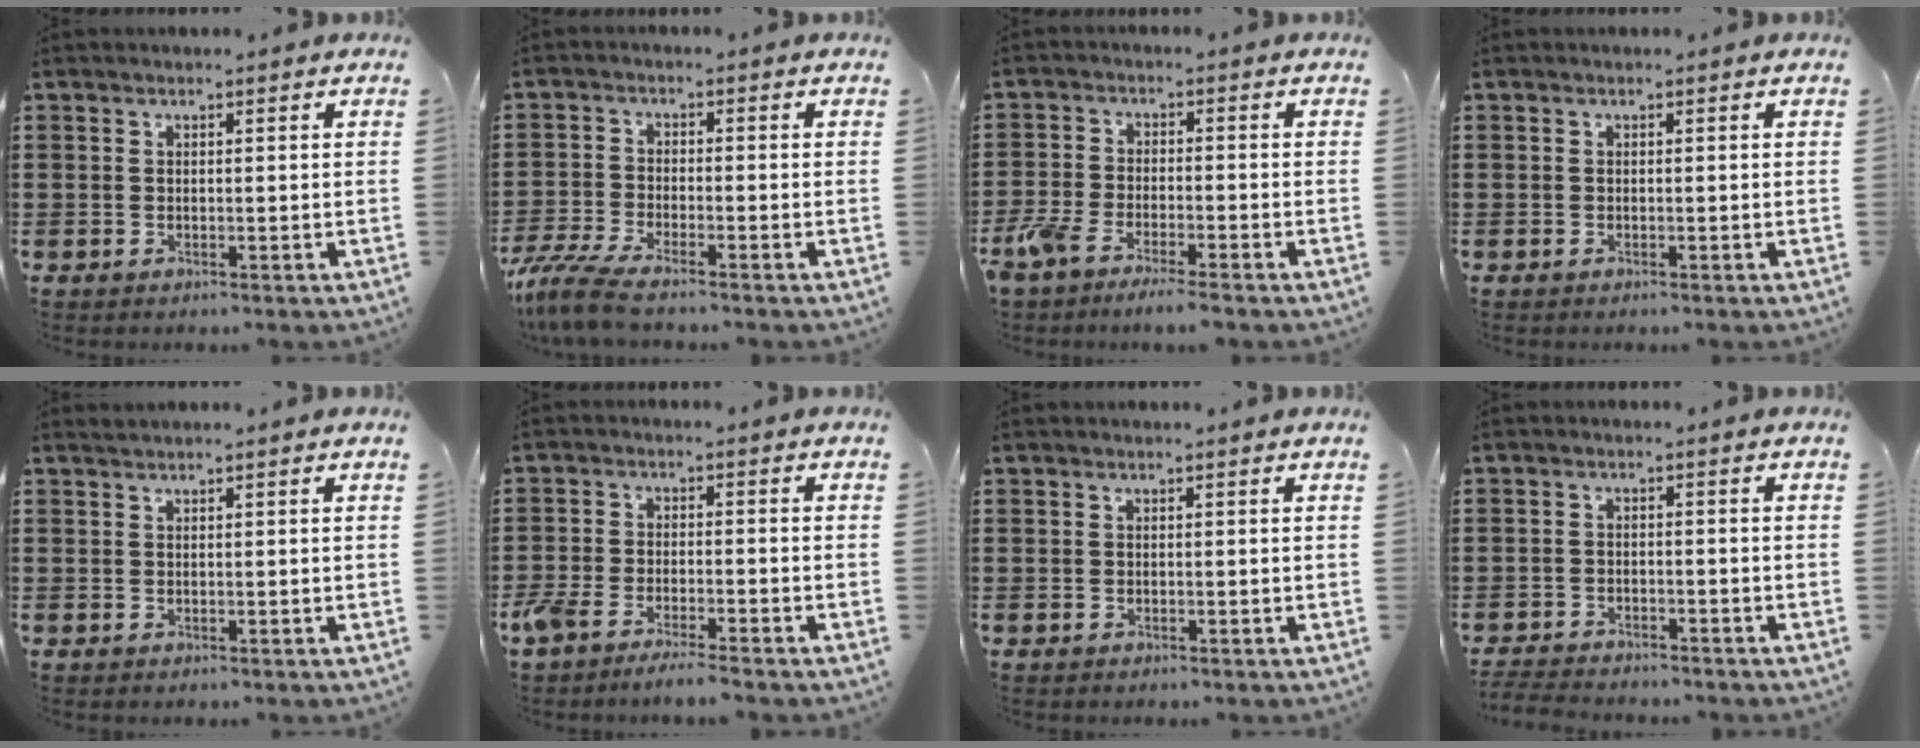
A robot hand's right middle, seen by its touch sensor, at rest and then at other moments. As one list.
[{"total": 5.1, "force": [-4.3, 0.5, 2.8], "torque": [-0.082, -0.020, -0.091]}, {"total": 4.7, "force": [-4.1, 0.6, 2.3], "torque": [-0.073, -0.015, -0.087]}, {"total": 0.0}, {"total": 0.7, "force": [0.7, -0.1, 0.1], "torque": [-0.004, -0.003, 0.013]}, {"total": 3.9, "force": [-3.5, 0.3, 1.6], "torque": [-0.050, -0.009, -0.075]}, {"total": 0.0}, {"total": 2.8, "force": [-2.8, 0.2, 0.1], "torque": [-0.014, -0.006, -0.063]}]